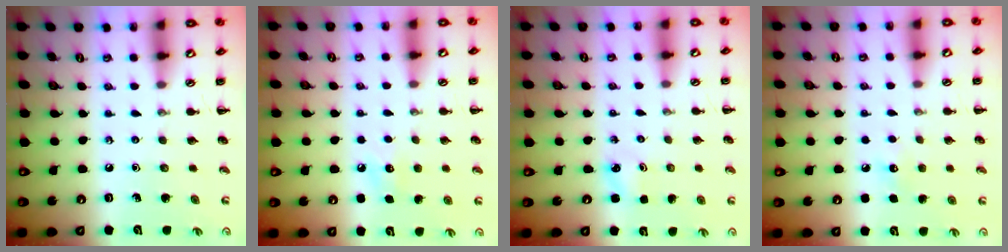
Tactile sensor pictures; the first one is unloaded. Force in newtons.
{"total": 6.3, "press": 6.1, "slide": 1.7}
{"total": 2.3, "press": 2.2, "slide": 0.7}
{"total": 6.0, "press": 5.8, "slide": 1.5}